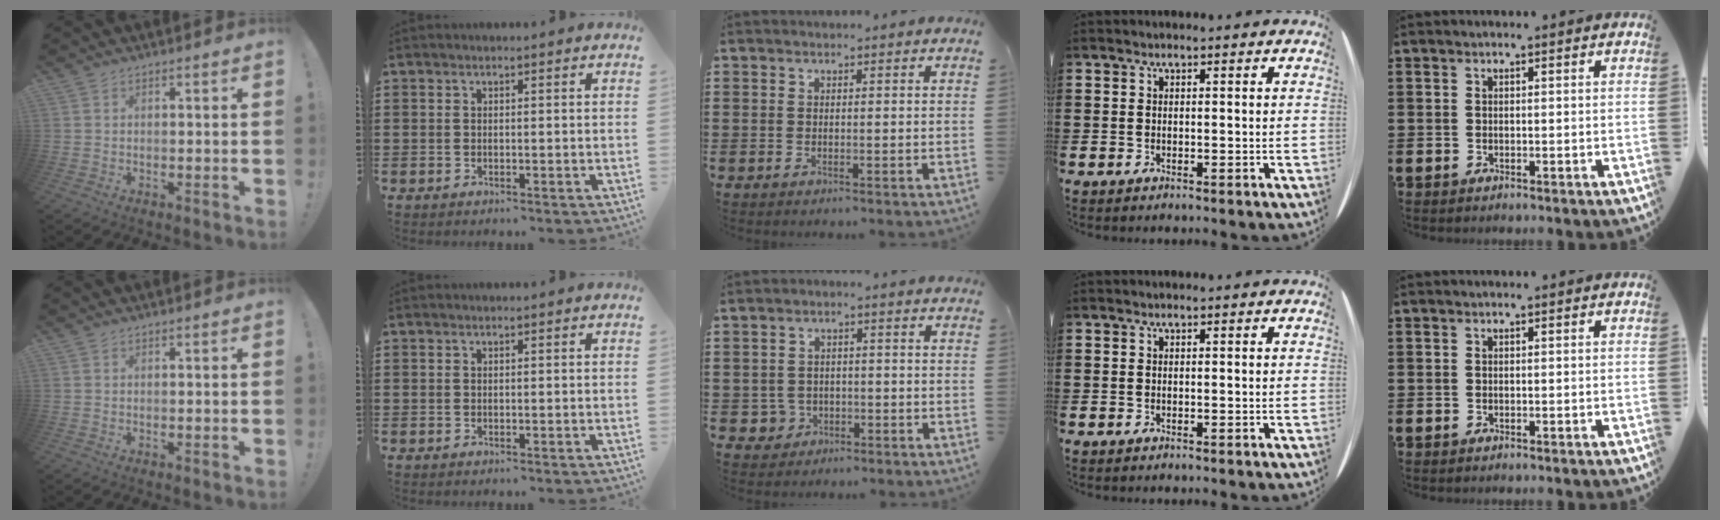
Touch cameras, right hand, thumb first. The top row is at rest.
{"middle": {"total": 2.2, "force": [-0.7, 2.0, 0.5], "torque": [-0.017, 0.002, -0.018]}}